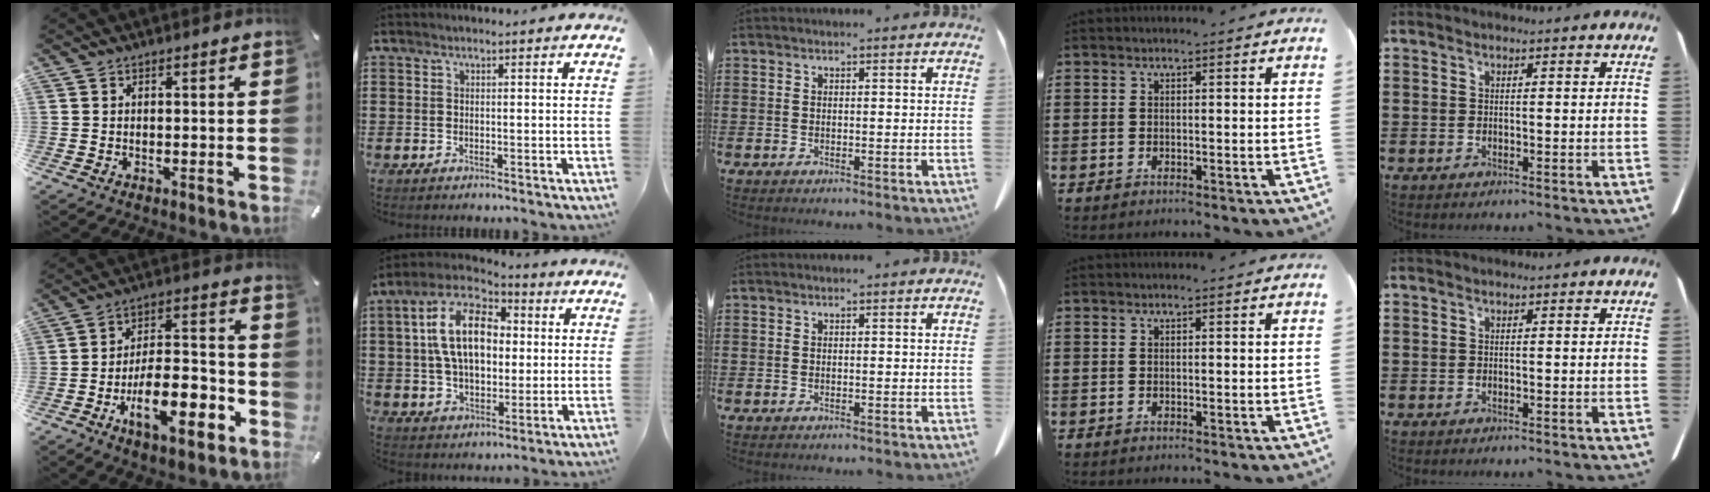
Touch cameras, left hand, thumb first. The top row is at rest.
{"thumb": {"total": 16.5, "force": [-7.5, 7.6, 12.6], "torque": [-0.190, 0.032, -0.120]}, "index": {"total": 13.3, "force": [2.5, 8.1, 10.2], "torque": [-0.236, 0.016, 0.042]}}